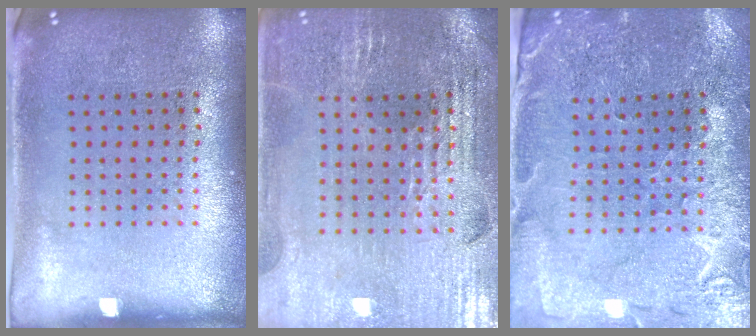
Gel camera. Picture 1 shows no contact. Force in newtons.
{"total": 2.8, "press": 2.7, "slide": 0.5}
{"total": 1.0, "press": 1.0, "slide": 0.2}